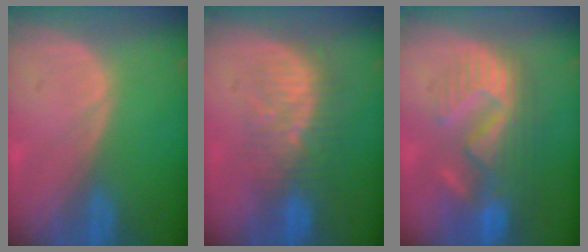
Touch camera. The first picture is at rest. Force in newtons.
{"total": 8.3, "press": 7.8, "slide": 2.9}
{"total": 11.1, "press": 9.8, "slide": 5.2}